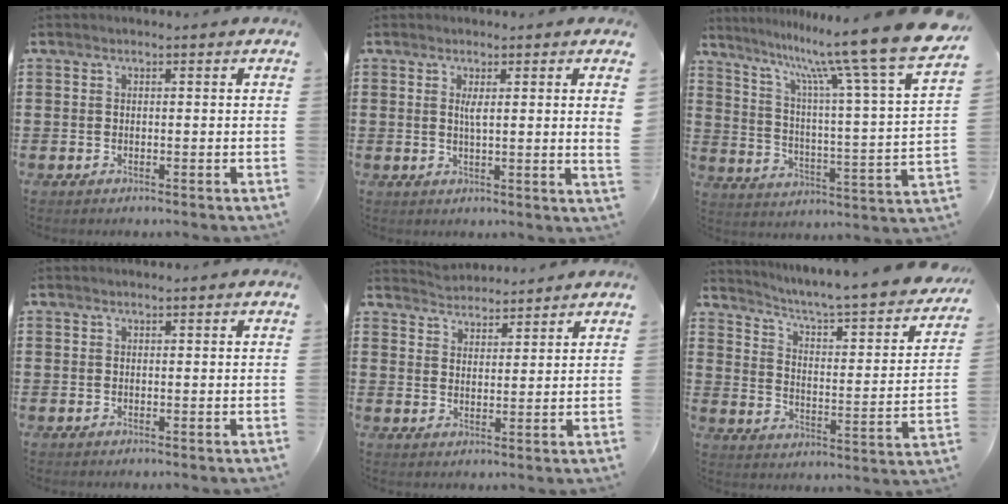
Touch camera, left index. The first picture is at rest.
{"total": 2.7, "force": [1.1, -0.4, 2.4], "torque": [-0.052, -0.007, 0.016]}
{"total": 13.1, "force": [10.8, -0.9, 7.4], "torque": [-0.149, -0.088, 0.165]}
{"total": 0.0}
{"total": 3.3, "force": [3.2, 0.0, -0.9], "torque": [0.004, -0.016, 0.060]}
{"total": 3.8, "force": [3.3, -0.3, 2.0], "torque": [-0.059, -0.040, 0.041]}